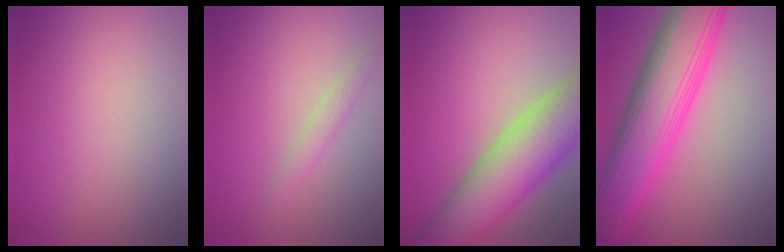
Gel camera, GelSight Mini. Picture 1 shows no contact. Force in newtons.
{"total": 2.0, "press": 2.0, "slide": 0.2}
{"total": 9.8, "press": 9.8, "slide": 0.5}
{"total": 10.0, "press": 10.0, "slide": 0.3}